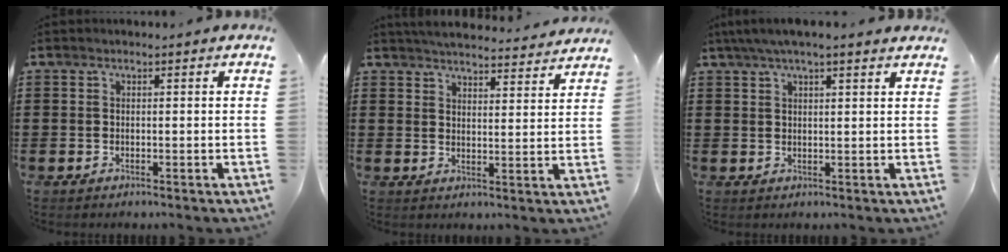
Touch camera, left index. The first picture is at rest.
{"total": 4.4, "force": [4.4, -0.2, 0.3], "torque": [-0.022, -0.028, 0.076]}
{"total": 3.7, "force": [2.8, 0.9, 2.3], "torque": [-0.050, 0.003, 0.050]}